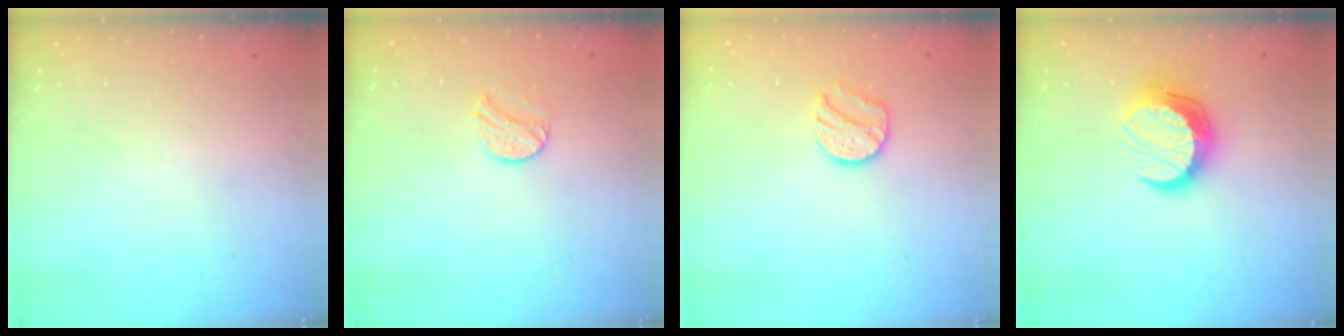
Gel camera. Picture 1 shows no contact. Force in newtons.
{"total": 8.3, "press": 8.3, "slide": 0.3}
{"total": 10.4, "press": 10.3, "slide": 0.6}
{"total": 11.8, "press": 11.8, "slide": 1.0}